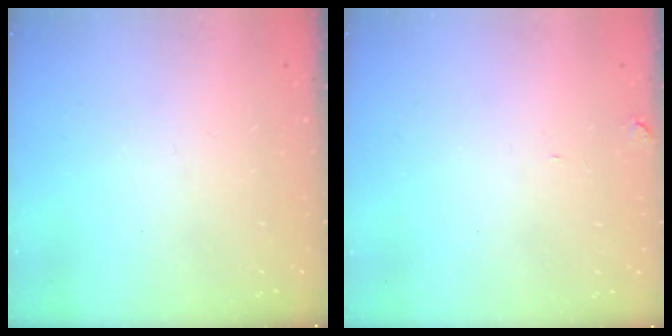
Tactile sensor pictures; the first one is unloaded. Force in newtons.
{"total": 1.3, "press": 1.2, "slide": 0.5}